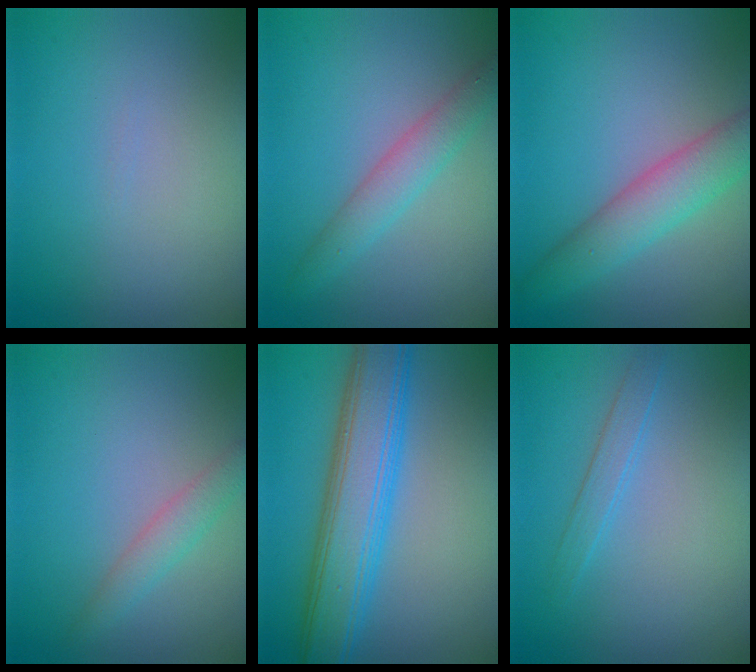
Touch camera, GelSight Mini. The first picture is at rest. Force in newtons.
{"total": 2.9, "press": 2.9, "slide": 0.1}
{"total": 4.4, "press": 4.4, "slide": 0.1}
{"total": 2.0, "press": 2.0, "slide": 0.0}
{"total": 8.0, "press": 8.0, "slide": 0.0}
{"total": 1.5, "press": 1.5, "slide": 0.1}